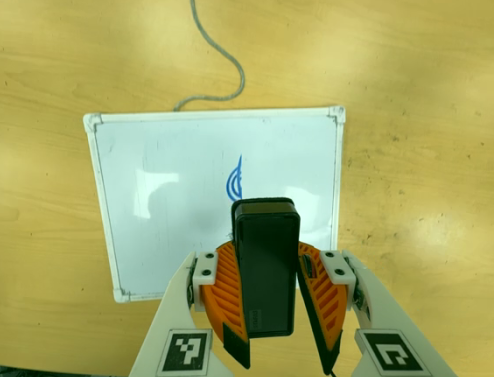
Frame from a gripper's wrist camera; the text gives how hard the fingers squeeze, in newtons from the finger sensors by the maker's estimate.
{"total": 9.5, "left": 9.4, "right": 9.5}